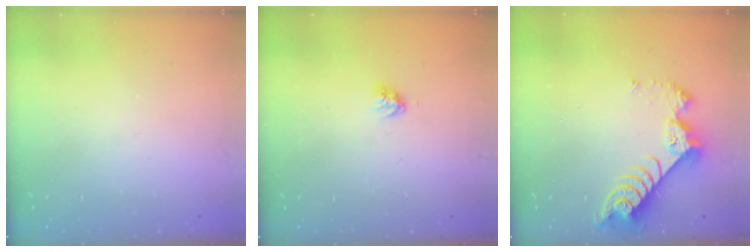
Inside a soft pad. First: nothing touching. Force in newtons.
{"total": 3.0, "press": 3.0, "slide": 0.3}
{"total": 9.4, "press": 9.3, "slide": 0.8}